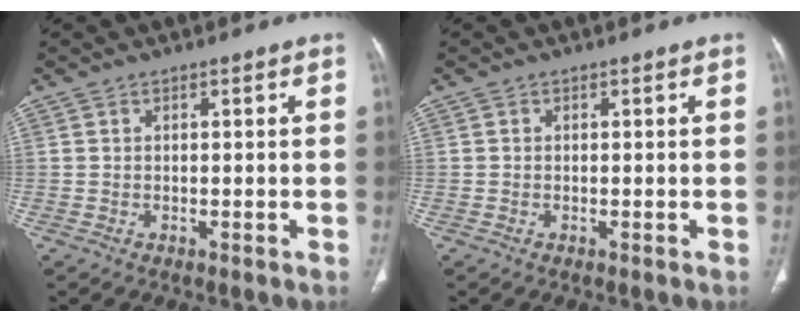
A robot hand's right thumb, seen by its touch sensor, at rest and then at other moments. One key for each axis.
{"total": 0.0}